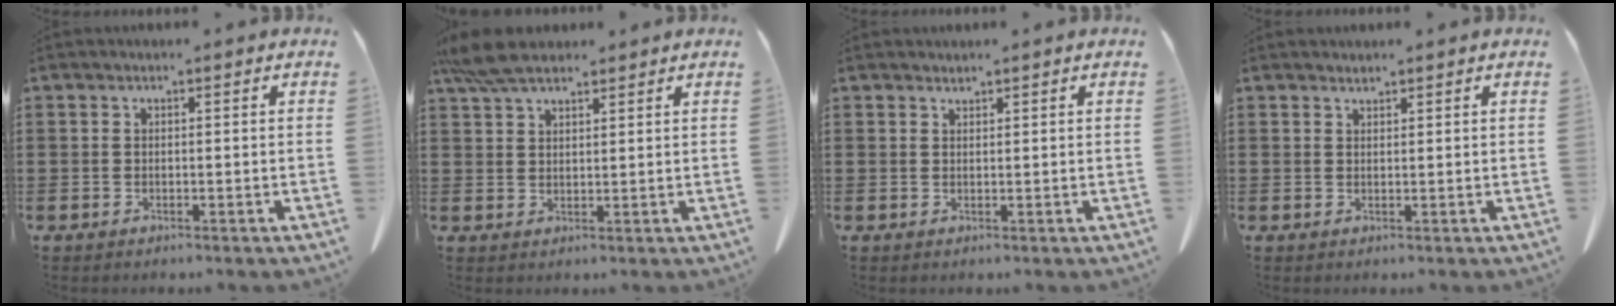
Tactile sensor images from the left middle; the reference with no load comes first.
{"total": 6.4, "force": [5.2, 1.8, 3.2], "torque": [-0.078, -0.007, 0.100]}
{"total": 1.0, "force": [1.0, 0.0, -0.1], "torque": [-0.002, -0.004, 0.021]}
{"total": 1.1, "force": [1.1, 0.1, 0.0], "torque": [-0.003, -0.003, 0.023]}